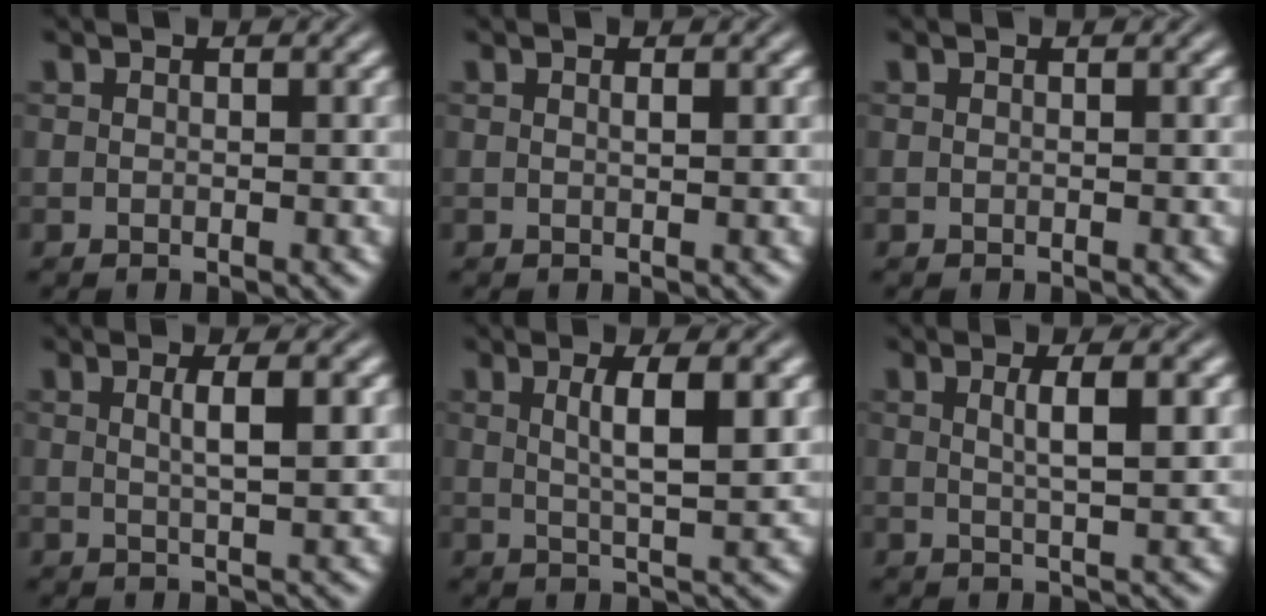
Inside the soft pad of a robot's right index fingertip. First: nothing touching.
{"total": 0.8, "force": [0.2, -0.5, 0.5], "torque": [-0.007, -0.003, 0.006]}
{"total": 0.0}
{"total": 2.6, "force": [0.8, -1.1, 2.2], "torque": [-0.025, -0.002, 0.020]}
{"total": 3.8, "force": [1.0, -1.0, 3.6], "torque": [-0.046, -0.003, 0.026]}
{"total": 2.9, "force": [1.0, -1.1, 2.5], "torque": [-0.029, -0.003, 0.024]}